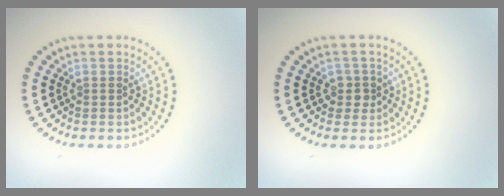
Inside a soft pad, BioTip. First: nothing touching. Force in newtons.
{"total": 1.6, "press": 1.3, "slide": 0.9}